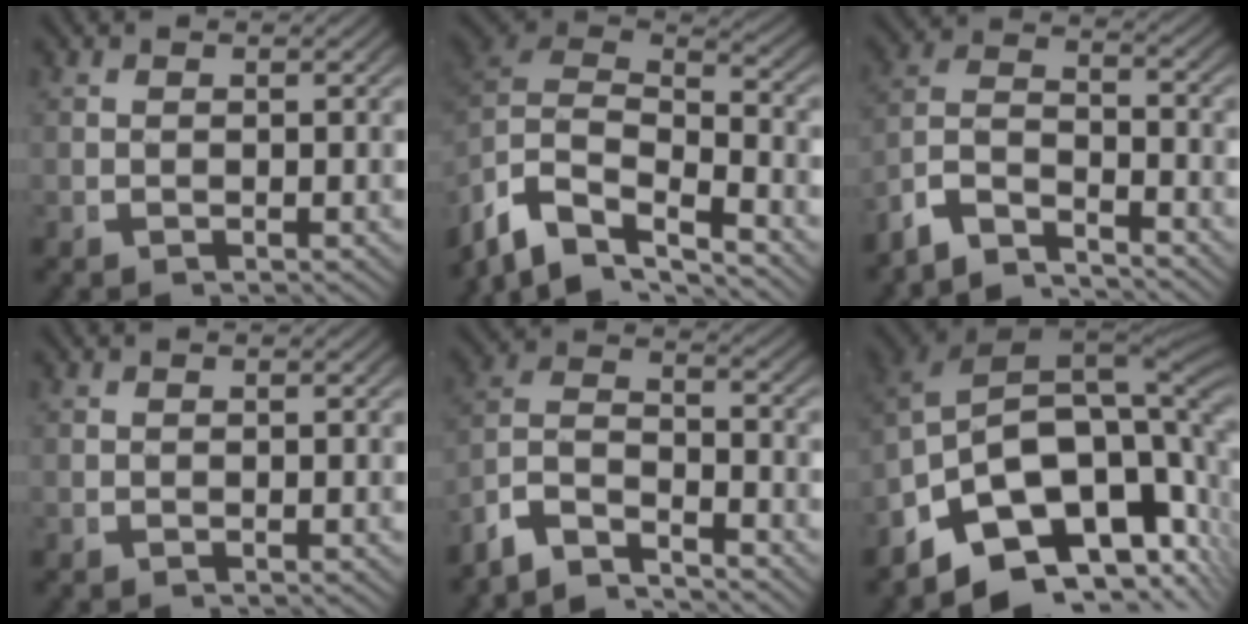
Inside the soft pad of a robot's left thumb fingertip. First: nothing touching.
{"total": 13.0, "force": [-0.6, 9.8, 8.4], "torque": [-0.197, -0.035, -0.007]}
{"total": 8.2, "force": [-3.8, 5.5, 4.7], "torque": [-0.097, -0.033, -0.067]}
{"total": 0.0}
{"total": 8.8, "force": [-3.6, 6.2, 5.2], "torque": [-0.111, -0.034, -0.064]}
{"total": 19.3, "force": [-1.9, 13.4, 13.8], "torque": [-0.250, -0.036, -0.032]}